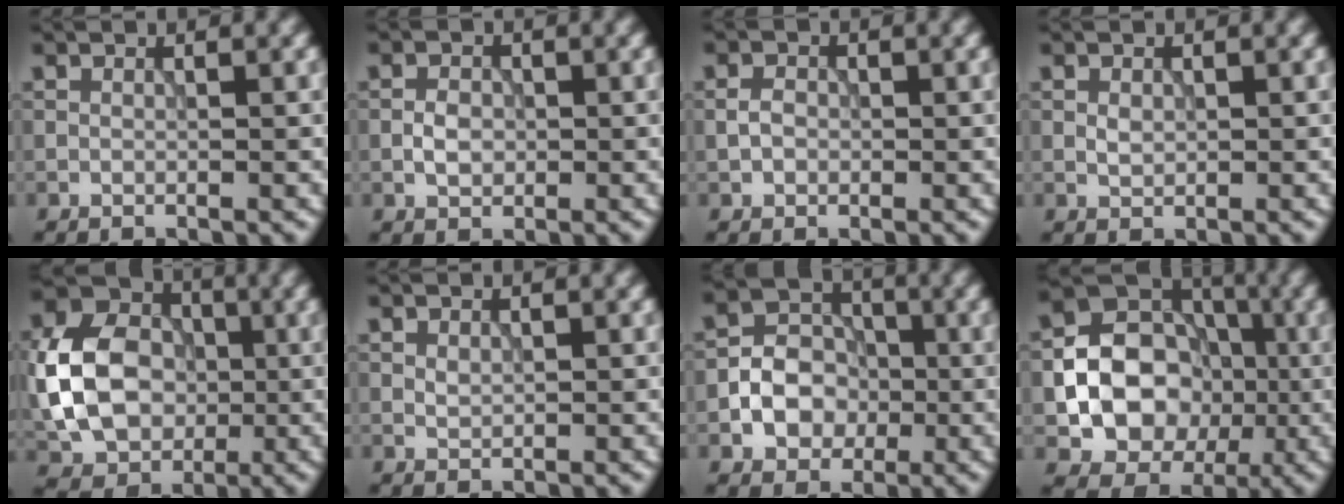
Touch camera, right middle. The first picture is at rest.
{"total": 1.8, "force": [-0.3, 1.3, 1.2], "torque": [-0.022, 0.002, -0.009]}
{"total": 1.5, "force": [-0.2, 1.2, 0.9], "torque": [-0.018, 0.002, -0.008]}
{"total": 1.0, "force": [0.1, 0.8, 0.7], "torque": [-0.013, -0.001, 0.003]}
{"total": 9.9, "force": [-0.9, 7.6, 6.3], "torque": [-0.140, 0.008, -0.027]}
{"total": 0.7, "force": [0.3, 0.5, 0.5], "torque": [-0.013, -0.002, 0.008]}
{"total": 4.5, "force": [-1.2, 3.7, 2.4], "torque": [-0.030, 0.004, -0.025]}
{"total": 9.4, "force": [-1.3, 7.8, 5.0], "torque": [-0.060, 0.000, -0.037]}